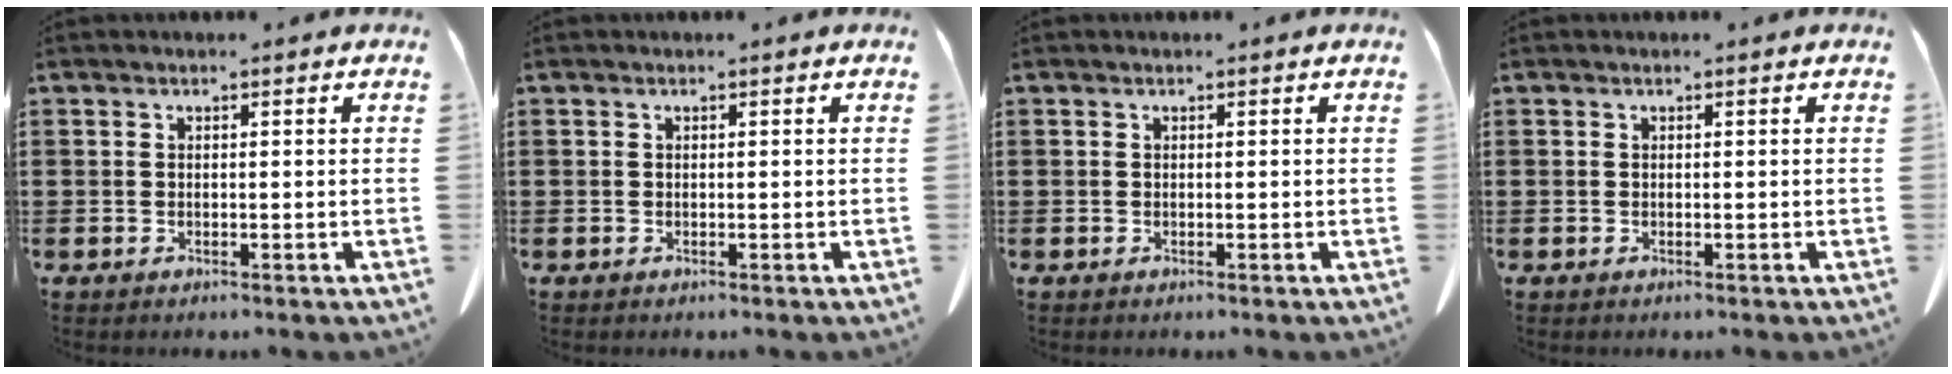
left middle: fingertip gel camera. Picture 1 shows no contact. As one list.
[{"total": 0.0}, {"total": 0.0}, {"total": 0.0}]